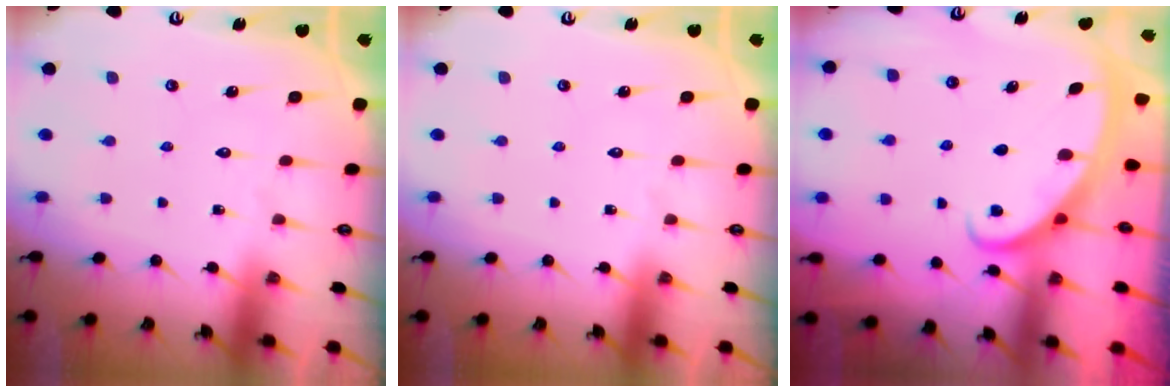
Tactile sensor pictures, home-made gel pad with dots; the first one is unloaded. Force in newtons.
{"total": 0.0}
{"total": 2.9, "press": 2.9, "slide": 0.3}